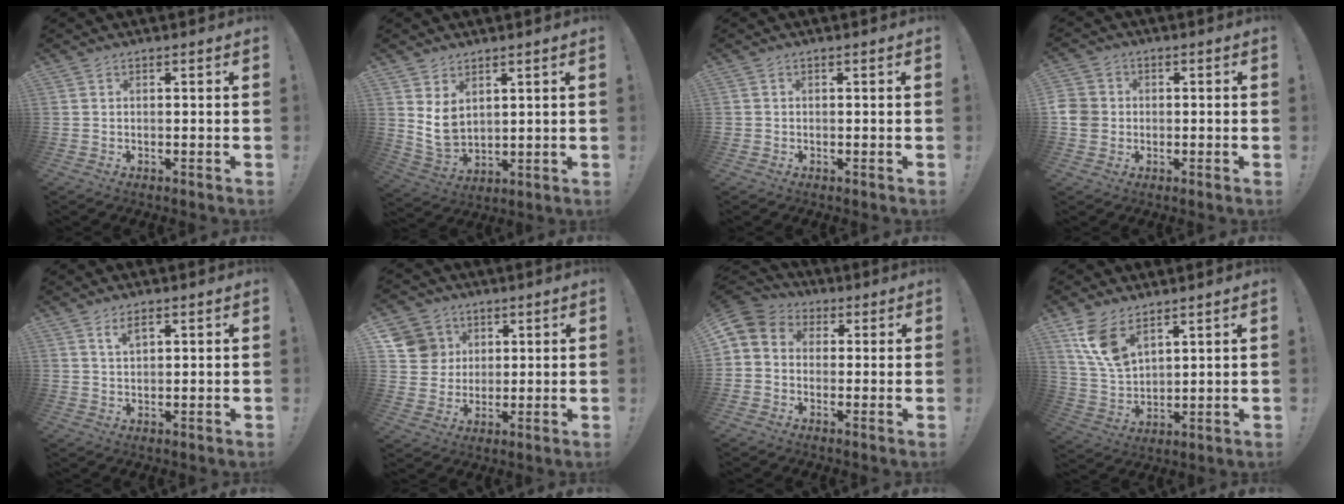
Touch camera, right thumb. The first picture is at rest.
{"total": 7.8, "force": [3.7, 5.5, 4.2], "torque": [-0.070, -0.025, 0.073]}
{"total": 0.8, "force": [-0.1, 0.8, 0.0], "torque": [-0.007, 0.006, -0.001]}
{"total": 5.6, "force": [-1.2, 5.1, 2.1], "torque": [-0.052, 0.012, -0.023]}
{"total": 3.7, "force": [2.0, 1.4, 2.7], "torque": [-0.042, -0.005, 0.033]}
{"total": 10.0, "force": [3.4, 9.2, 2.0], "torque": [-0.027, -0.014, 0.074]}
{"total": 5.5, "force": [-0.3, 5.1, 2.2], "torque": [-0.035, 0.010, -0.003]}
{"total": 11.0, "force": [7.2, 5.8, 6.0], "torque": [-0.126, -0.033, 0.143]}